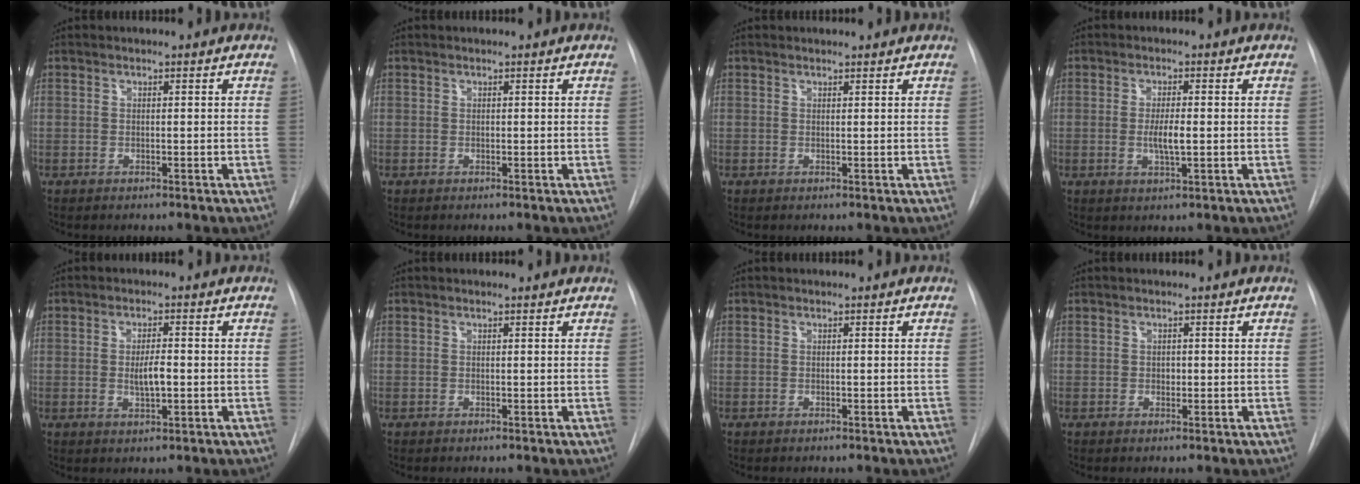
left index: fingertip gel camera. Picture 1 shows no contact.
{"total": 0.6, "force": [-0.6, 0.0, -0.1], "torque": [-0.001, 0.001, -0.007]}
{"total": 1.0, "force": [1.0, 0.2, 0.1], "torque": [-0.009, 0.010, 0.013]}
{"total": 3.3, "force": [-1.1, 0.5, 3.1], "torque": [-0.060, -0.011, -0.016]}
{"total": 3.4, "force": [-1.1, 0.9, 3.1], "torque": [-0.055, -0.008, -0.015]}
{"total": 0.0}
{"total": 0.0}
{"total": 0.9, "force": [-0.8, 0.4, 0.2], "torque": [0.000, -0.006, -0.012]}